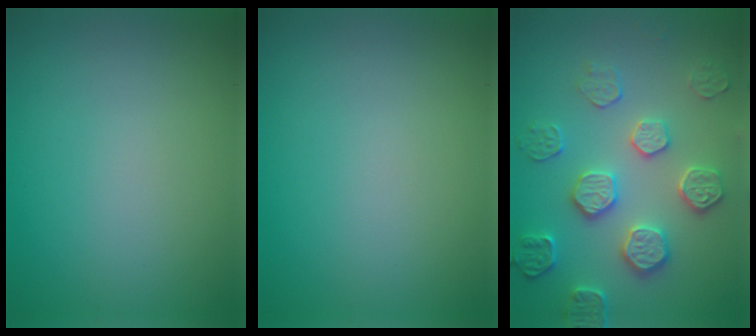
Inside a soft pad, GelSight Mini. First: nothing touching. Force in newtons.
{"total": 0.0}
{"total": 3.9, "press": 3.6, "slide": 1.7}